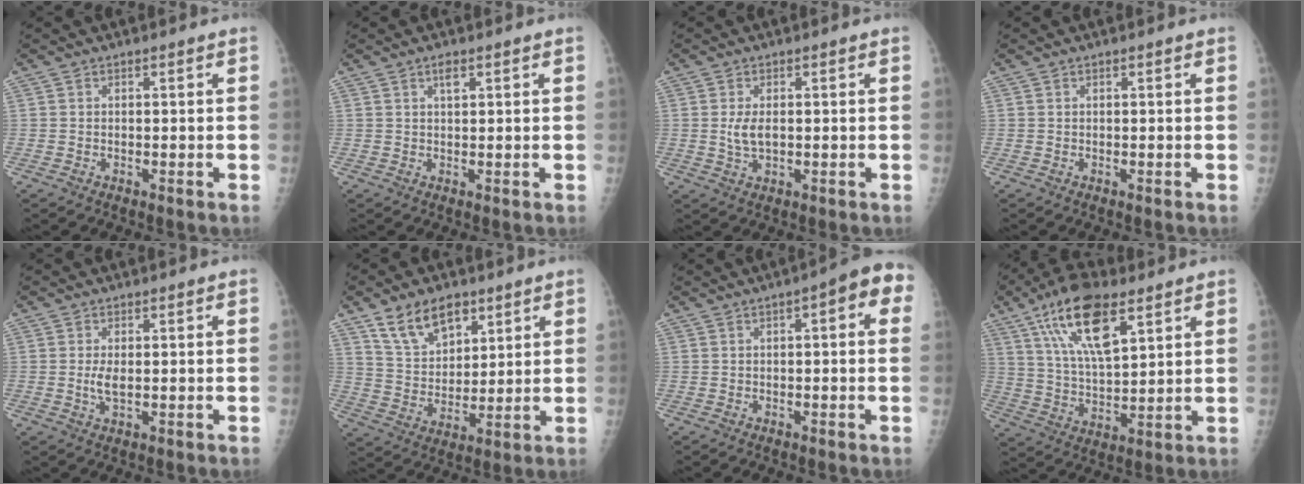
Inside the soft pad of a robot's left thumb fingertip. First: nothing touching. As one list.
[{"total": 1.8, "force": [1.1, 0.8, 1.3], "torque": [-0.018, -0.004, 0.018]}, {"total": 3.4, "force": [0.3, 1.9, 2.8], "torque": [-0.058, -0.007, 0.008]}, {"total": 0.0}, {"total": 2.5, "force": [0.1, 1.1, 2.2], "torque": [-0.049, -0.006, 0.003]}, {"total": 11.4, "force": [7.2, 6.8, 5.7], "torque": [-0.071, -0.037, 0.138]}, {"total": 7.5, "force": [2.1, 2.5, 6.7], "torque": [-0.069, 0.019, 0.015]}, {"total": 16.2, "force": [8.6, 6.4, 12.1], "torque": [-0.201, -0.026, 0.157]}]